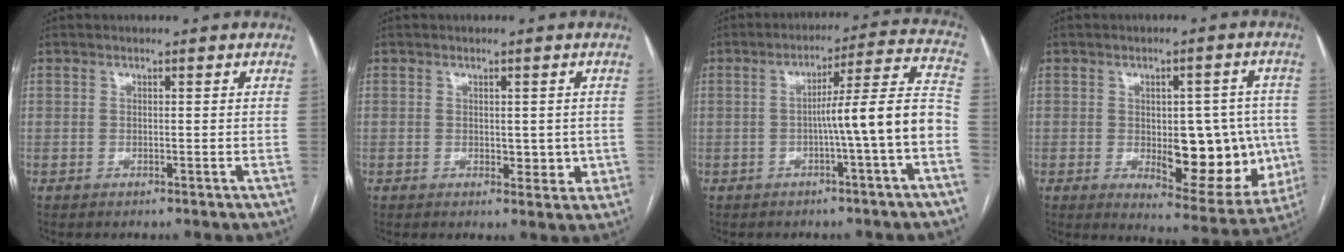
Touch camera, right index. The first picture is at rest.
{"total": 3.4, "force": [-0.1, 2.1, 2.7], "torque": [-0.028, -0.002, 0.006]}
{"total": 10.8, "force": [-3.1, -1.3, 10.3], "torque": [-0.147, 0.027, -0.046]}
{"total": 14.9, "force": [-1.8, 6.5, 13.4], "torque": [-0.154, 0.004, -0.004]}